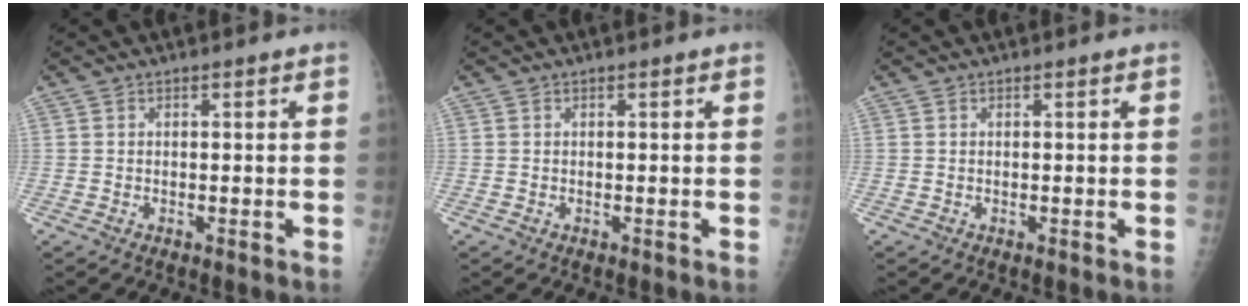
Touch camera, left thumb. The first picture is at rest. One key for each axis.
{"total": 0.0}
{"total": 0.0}